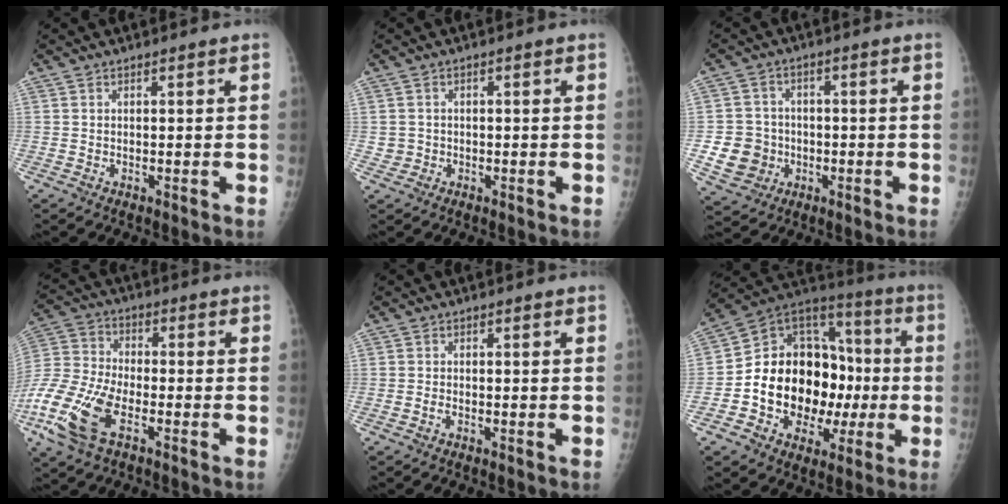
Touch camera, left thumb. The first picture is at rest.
{"total": 1.9, "force": [-0.5, 1.8, -0.1], "torque": [0.009, 0.006, -0.007]}
{"total": 8.4, "force": [-2.1, 7.7, 2.4], "torque": [-0.024, 0.012, -0.030]}
{"total": 15.8, "force": [-7.1, 7.6, 11.9], "torque": [-0.272, 0.007, -0.140]}
{"total": 0.6, "force": [-0.5, 0.2, 0.2], "torque": [-0.007, 0.001, -0.010]}
{"total": 22.4, "force": [-2.9, 16.1, 15.3], "torque": [-0.199, 0.047, -0.039]}